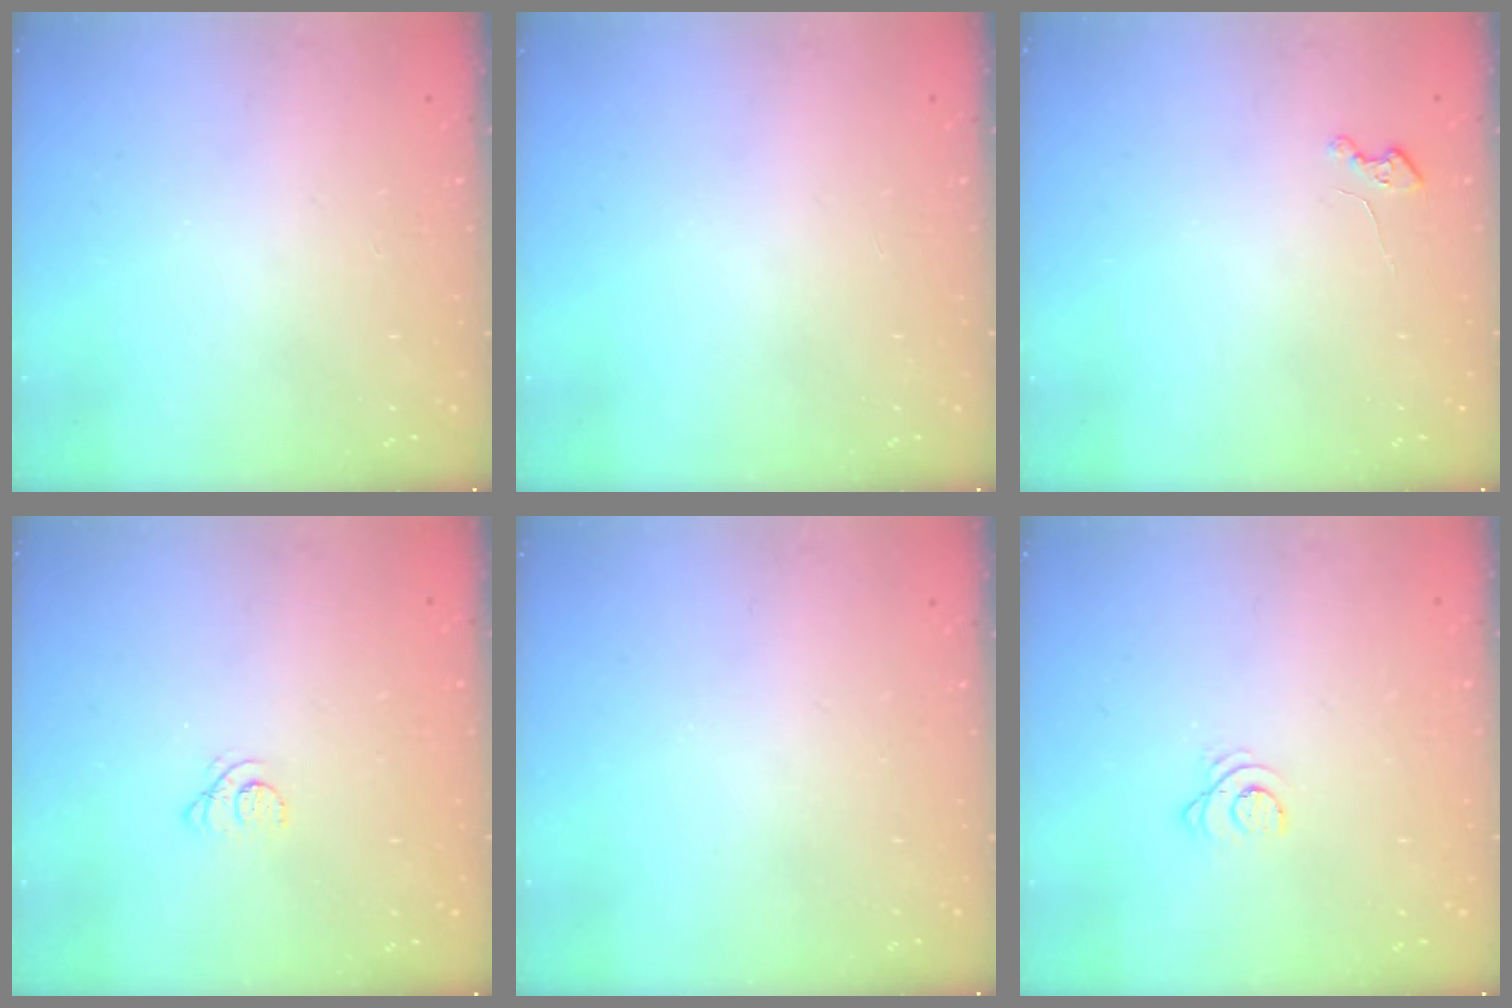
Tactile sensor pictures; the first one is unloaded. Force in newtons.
{"total": 0.0}
{"total": 2.2, "press": 2.2, "slide": 0.3}
{"total": 1.1, "press": 1.1, "slide": 0.1}
{"total": 0.0}
{"total": 2.5, "press": 2.5, "slide": 0.3}